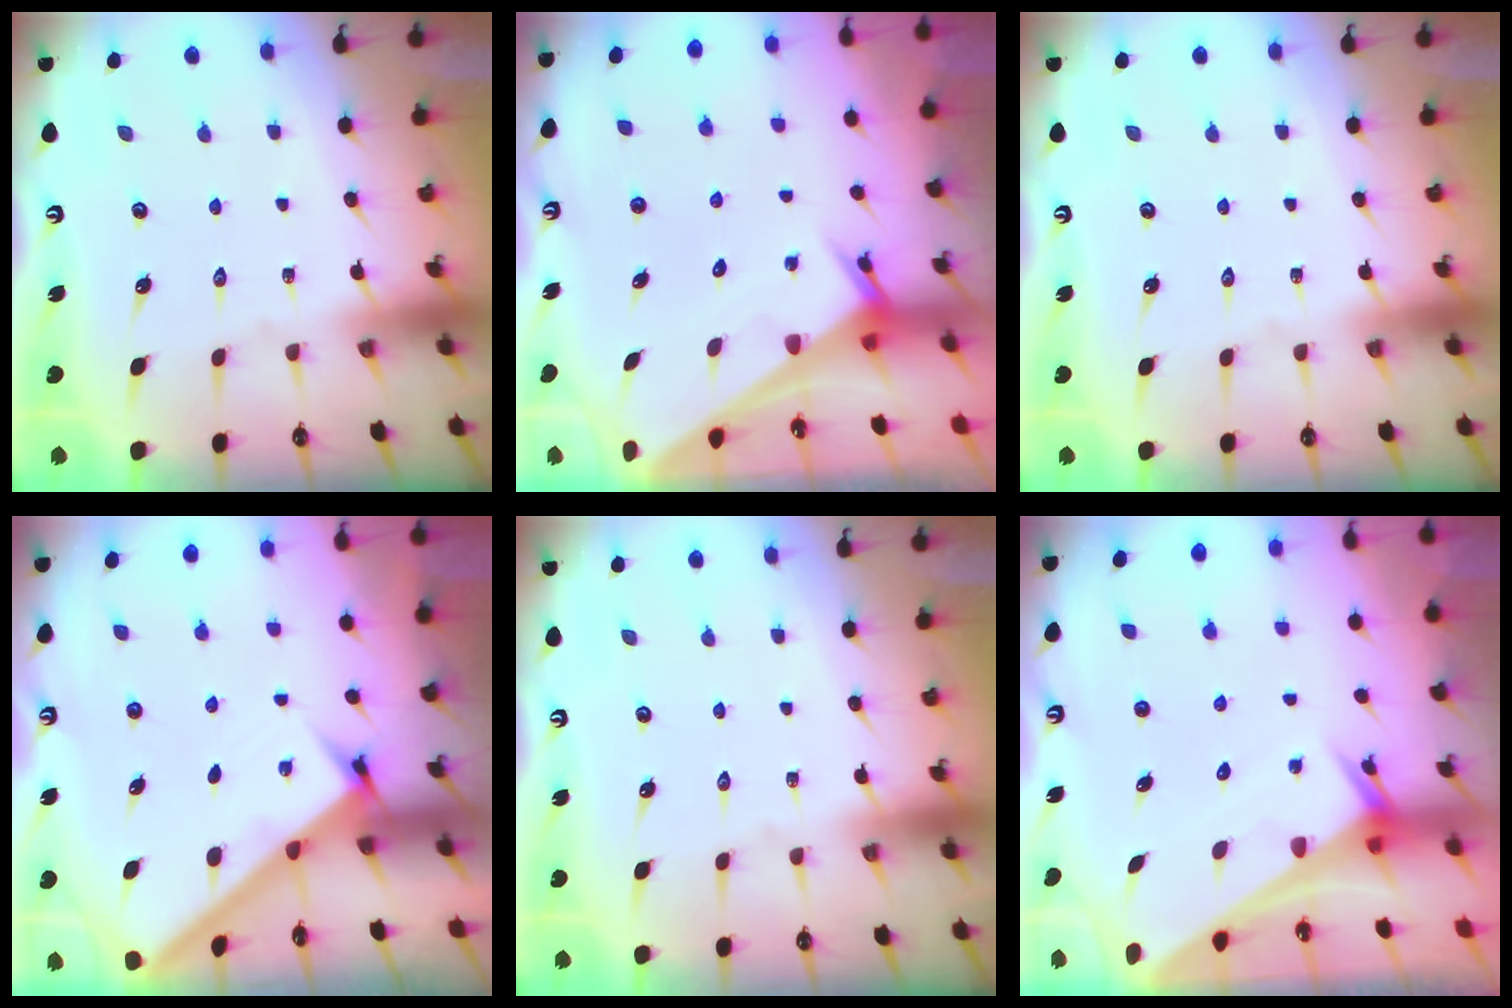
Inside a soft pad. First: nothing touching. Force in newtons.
{"total": 3.0, "press": 3.0, "slide": 0.3}
{"total": 0.0}
{"total": 2.8, "press": 2.8, "slide": 0.3}
{"total": 0.0}
{"total": 2.5, "press": 2.5, "slide": 0.1}